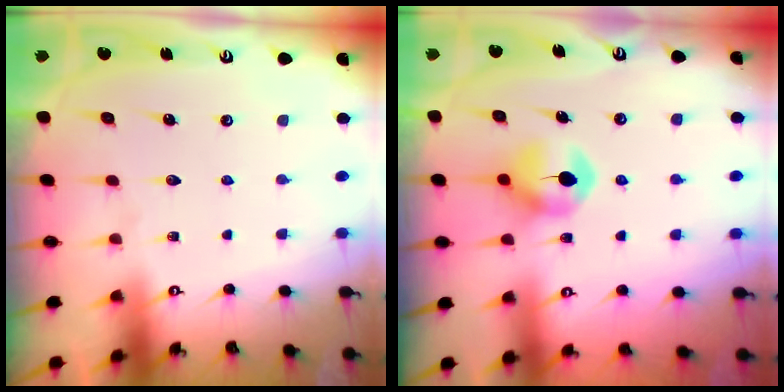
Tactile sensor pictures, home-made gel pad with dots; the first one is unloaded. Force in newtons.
{"total": 7.4, "press": 7.3, "slide": 0.3}